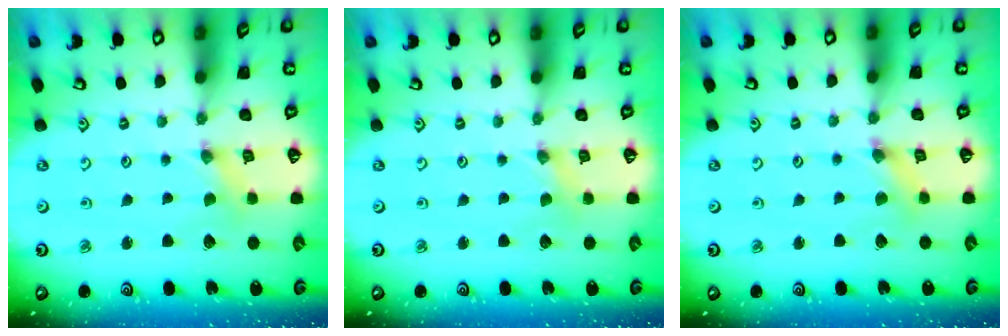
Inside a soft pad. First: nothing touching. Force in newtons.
{"total": 0.0}
{"total": 3.4, "press": 3.4, "slide": 0.3}